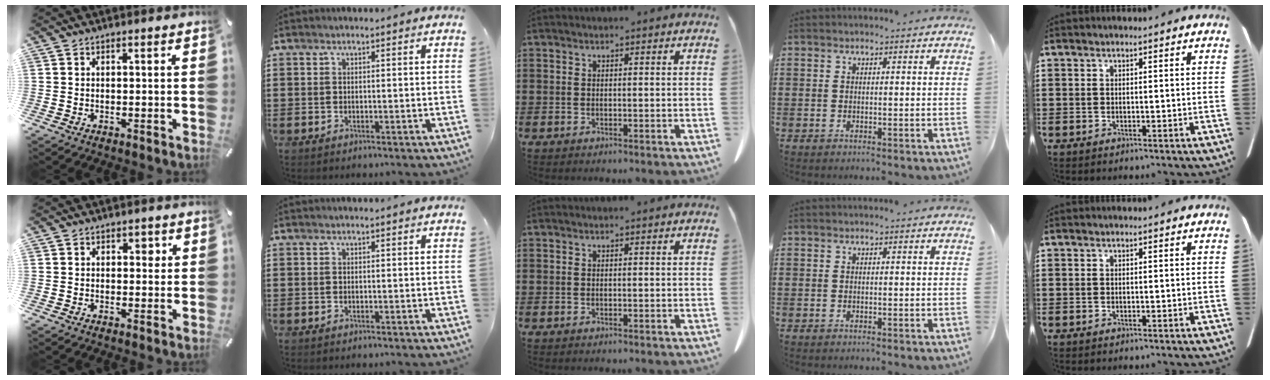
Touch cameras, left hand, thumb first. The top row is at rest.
{"thumb": {"total": 1.9, "force": [0.4, 1.5, 1.2], "torque": [-0.010, 0.002, 0.001]}}